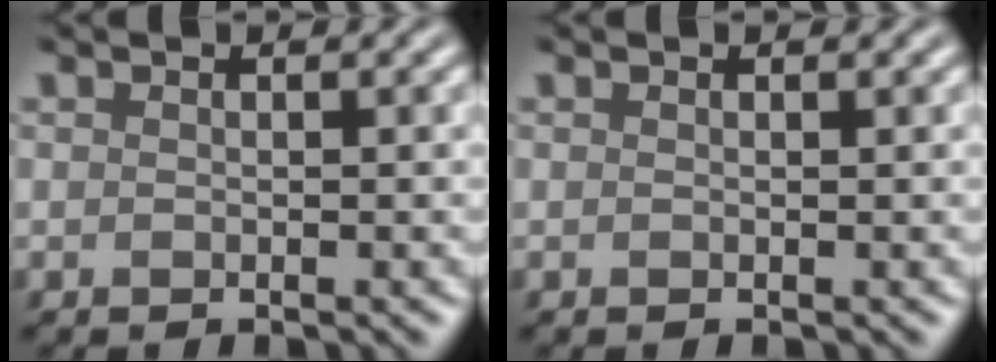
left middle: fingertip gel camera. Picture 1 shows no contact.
{"total": 0.0}